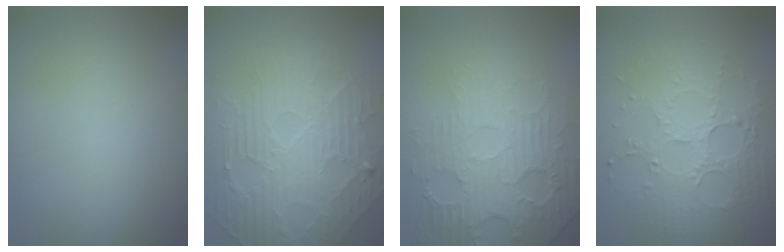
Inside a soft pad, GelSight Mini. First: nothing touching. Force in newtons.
{"total": 5.9, "press": 5.2, "slide": 2.6}
{"total": 5.1, "press": 4.3, "slide": 2.7}
{"total": 4.0, "press": 3.7, "slide": 1.4}